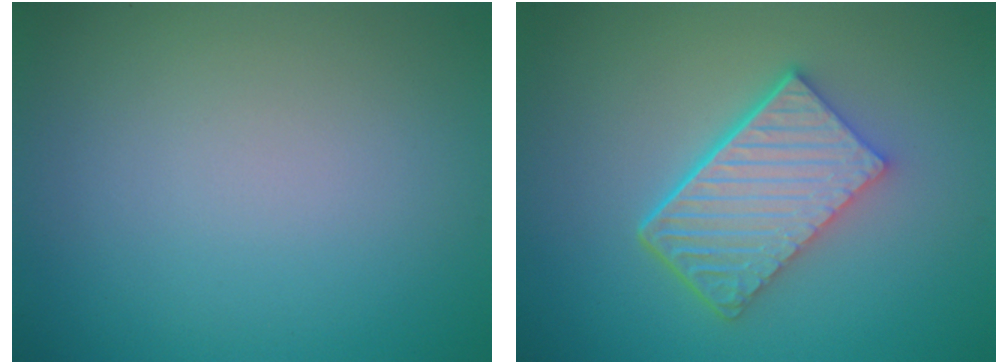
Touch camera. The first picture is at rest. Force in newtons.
{"total": 6.0, "press": 4.3, "slide": 4.2}